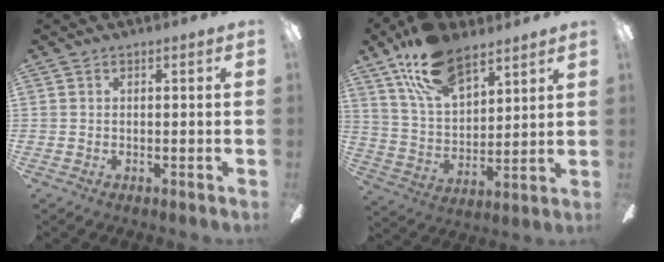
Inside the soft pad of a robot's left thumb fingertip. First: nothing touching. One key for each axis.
{"total": 17.2, "fx": 11.5, "fy": 8.7, "fz": 9.4, "tx": -0.176, "ty": -0.048, "tz": 0.213}